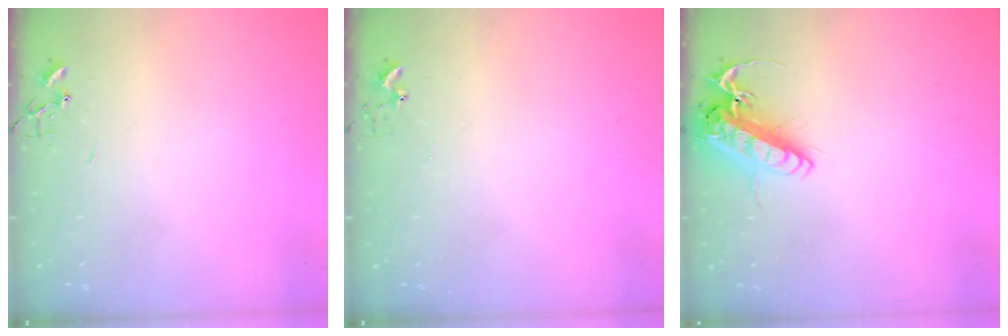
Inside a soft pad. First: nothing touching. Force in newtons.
{"total": 3.7, "press": 3.6, "slide": 0.5}
{"total": 13.8, "press": 13.6, "slide": 2.4}